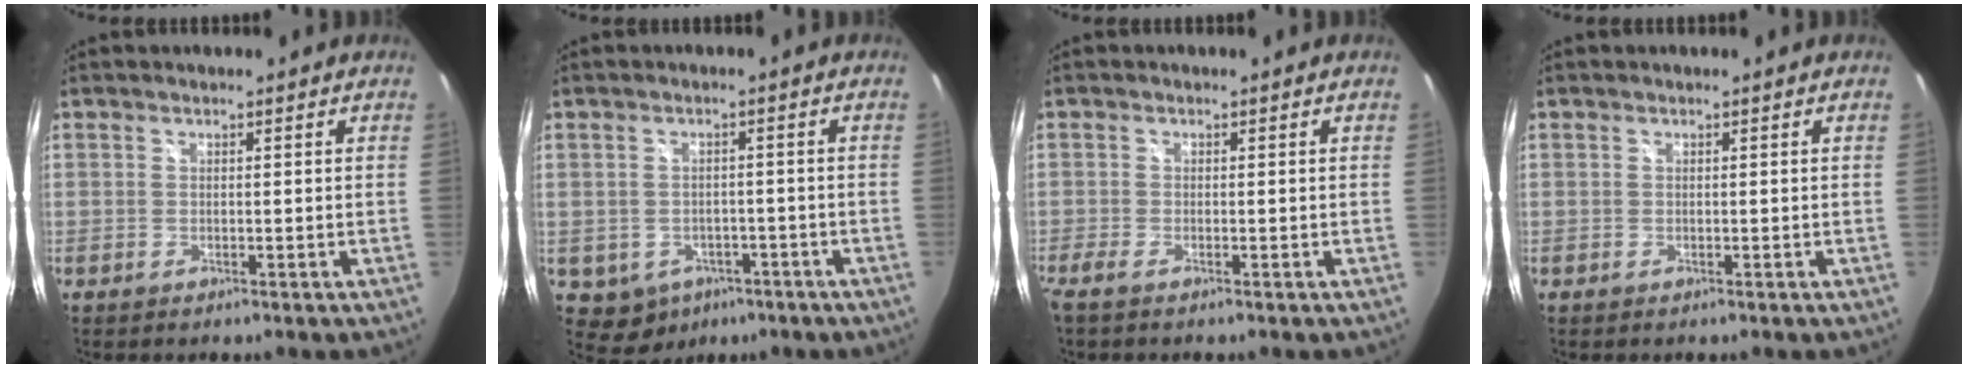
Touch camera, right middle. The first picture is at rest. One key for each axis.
{"total": 7.7, "fx": -3.6, "fy": 6.2, "fz": 2.7, "tx": -0.071, "ty": -0.006, "tz": -0.032}
{"total": 1.7, "fx": -1.3, "fy": 0.0, "fz": 1.2, "tx": -0.027, "ty": -0.007, "tz": -0.028}
{"total": 0.0}